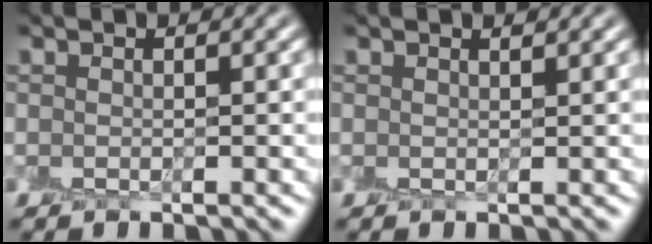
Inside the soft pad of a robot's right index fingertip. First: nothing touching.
{"total": 0.5, "force": [0.4, 0.1, 0.3], "torque": [-0.004, 0.002, 0.006]}